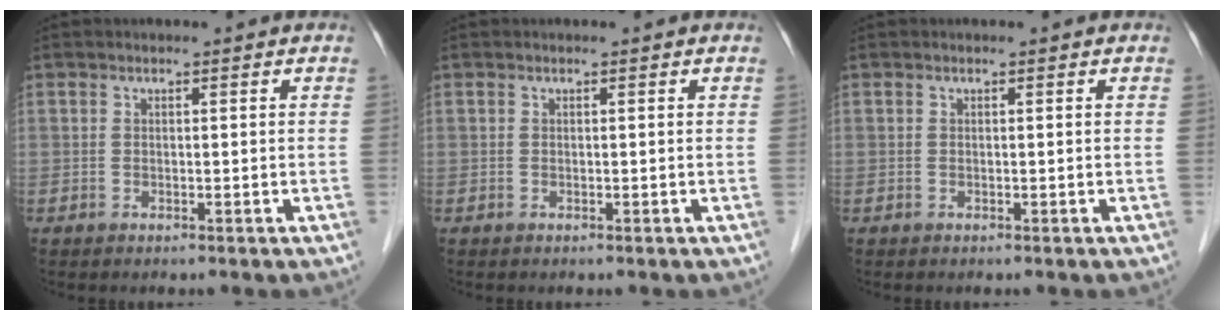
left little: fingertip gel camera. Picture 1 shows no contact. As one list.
[{"total": 0.0}, {"total": 0.0}]